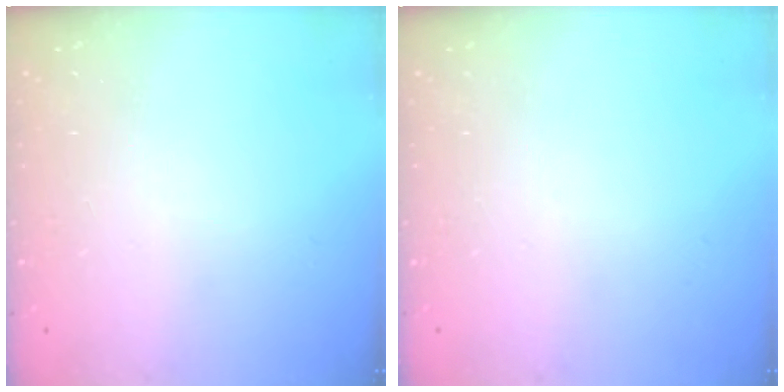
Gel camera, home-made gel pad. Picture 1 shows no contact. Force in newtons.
{"total": 0.0}